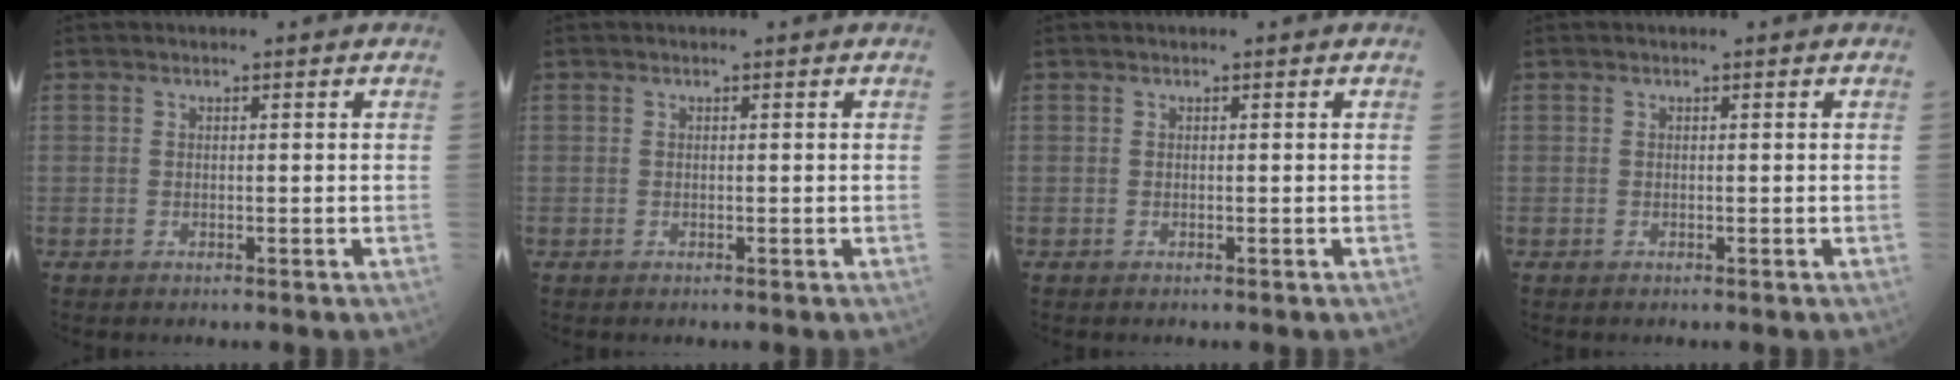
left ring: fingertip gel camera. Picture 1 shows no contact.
{"total": 0.0}
{"total": 0.0}
{"total": 0.0}